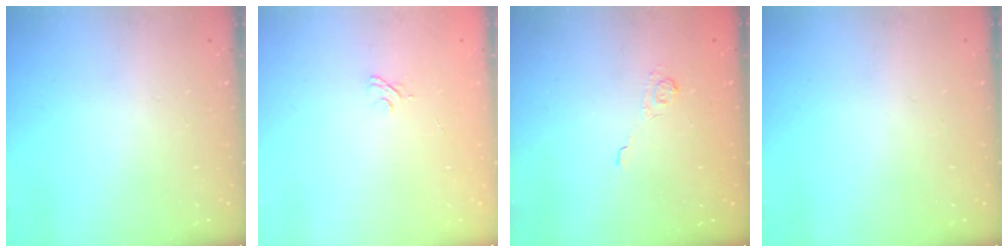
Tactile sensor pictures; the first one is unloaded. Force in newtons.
{"total": 3.6, "press": 3.4, "slide": 1.2}
{"total": 1.9, "press": 1.3, "slide": 1.3}
{"total": 0.0}